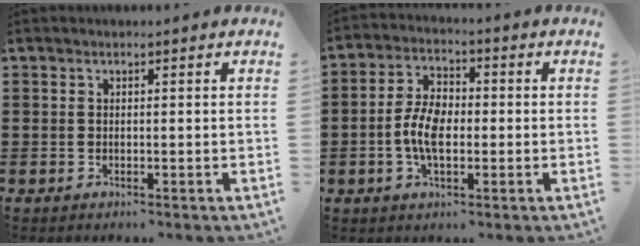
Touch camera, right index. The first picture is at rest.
{"total": 6.5, "force": [-1.1, 3.6, 5.3], "torque": [-0.125, 0.000, -0.027]}